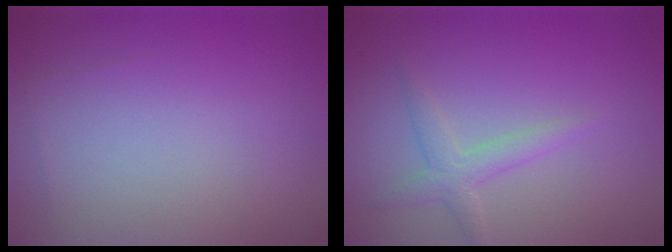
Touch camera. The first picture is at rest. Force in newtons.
{"total": 1.9, "press": 1.9, "slide": 0.0}